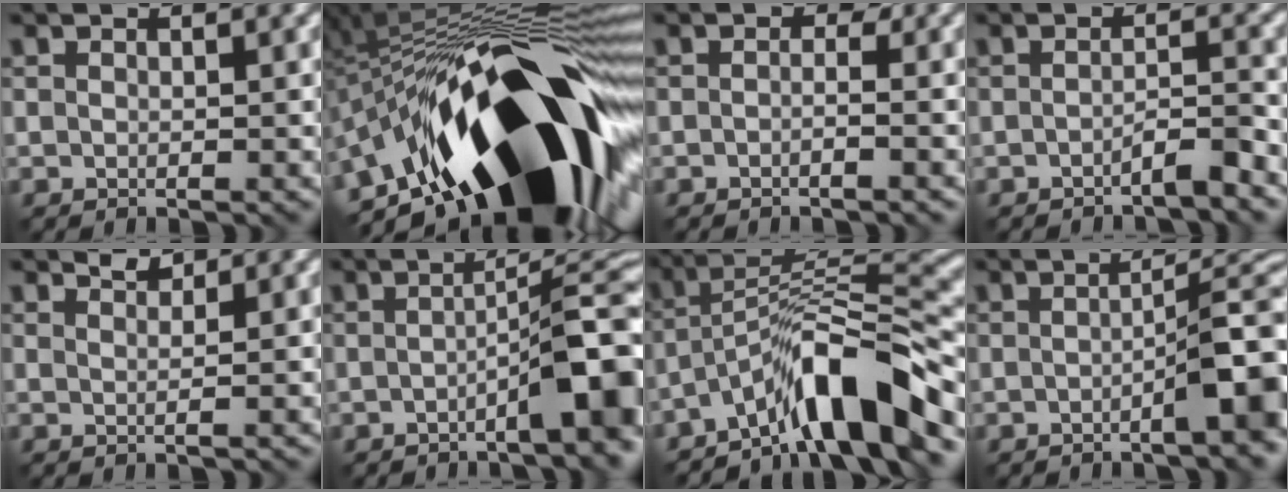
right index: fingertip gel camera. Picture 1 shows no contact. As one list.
[{"total": 20.2, "force": [-6.0, 8.6, 17.2], "torque": [-0.256, -0.012, -0.109]}, {"total": 1.2, "force": [-1.1, 0.1, 0.4], "torque": [-0.007, -0.001, -0.019]}, {"total": 2.2, "force": [-2.0, 0.2, 1.0], "torque": [-0.015, 0.005, -0.039]}, {"total": 0.8, "force": [0.6, 0.2, 0.4], "torque": [-0.001, -0.006, 0.003]}, {"total": 7.5, "force": [-2.6, 1.5, 6.8], "torque": [-0.087, 0.013, -0.052]}, {"total": 8.8, "force": [-6.3, 1.5, 6.0], "torque": [-0.085, 0.017, -0.116]}, {"total": 6.2, "force": [-2.1, 1.3, 5.7], "torque": [-0.071, 0.013, -0.040]}]